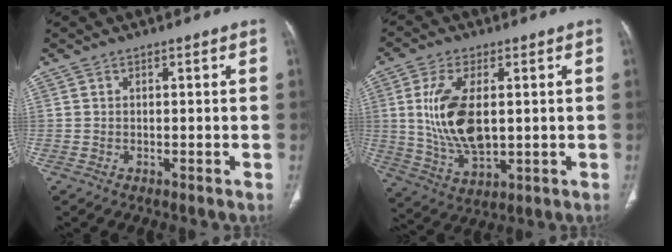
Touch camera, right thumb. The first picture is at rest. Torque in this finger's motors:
{"motor_torque": [-0.13, 0.75, 0.96, 0.62, 0.17]}